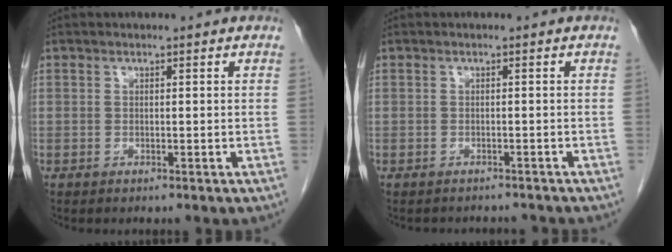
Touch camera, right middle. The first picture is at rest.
{"total": 4.3, "force": [-4.1, 1.3, 0.6], "torque": [-0.005, -0.002, -0.046]}